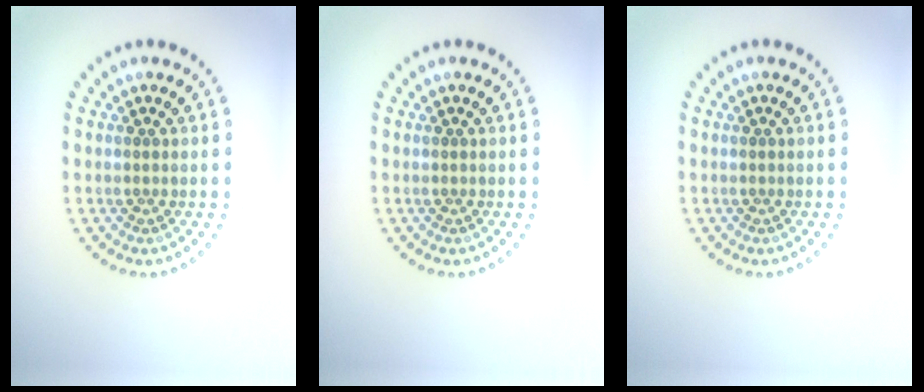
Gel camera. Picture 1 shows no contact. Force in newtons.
{"total": 0.0}
{"total": 0.0}